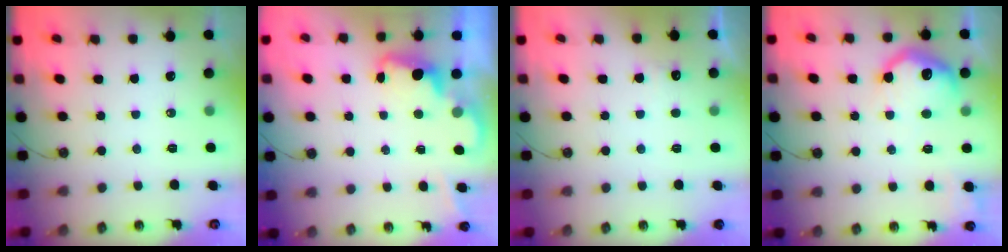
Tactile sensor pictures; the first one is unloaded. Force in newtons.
{"total": 2.3, "press": 2.2, "slide": 0.6}
{"total": 4.5, "press": 4.4, "slide": 1.2}
{"total": 13.7, "press": 13.7, "slide": 1.3}